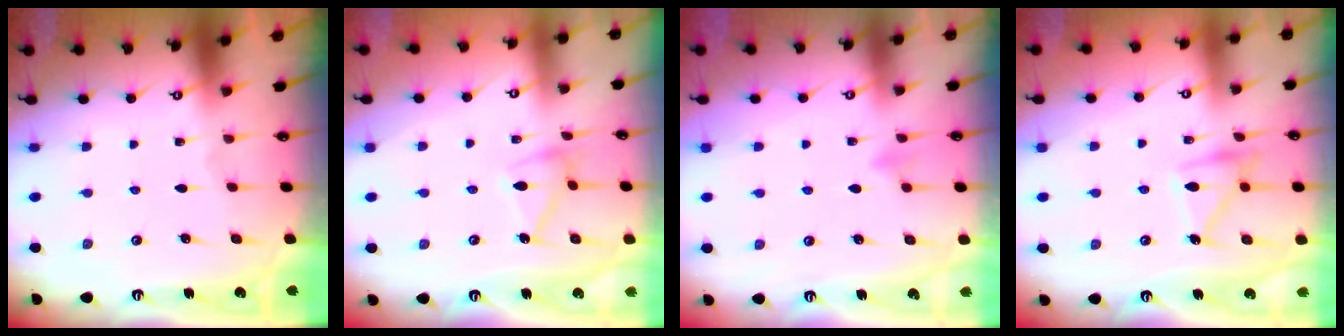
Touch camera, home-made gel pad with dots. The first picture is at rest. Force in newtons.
{"total": 11.8, "press": 11.8, "slide": 0.3}
{"total": 4.0, "press": 3.9, "slide": 0.4}
{"total": 13.6, "press": 13.6, "slide": 0.9}